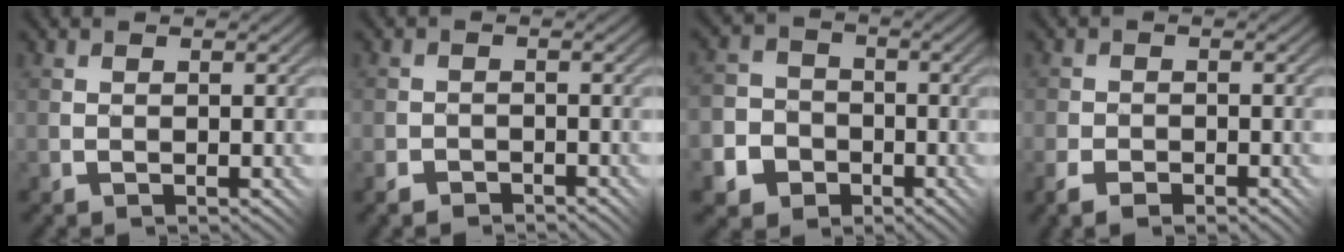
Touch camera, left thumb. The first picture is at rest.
{"total": 1.8, "force": [-1.6, 0.7, 0.2], "torque": [-0.002, 0.002, -0.036]}
{"total": 7.2, "force": [-3.4, 6.1, 1.5], "torque": [-0.050, -0.016, -0.085]}
{"total": 3.5, "force": [-2.1, 2.0, 1.9], "torque": [-0.034, -0.009, -0.038]}